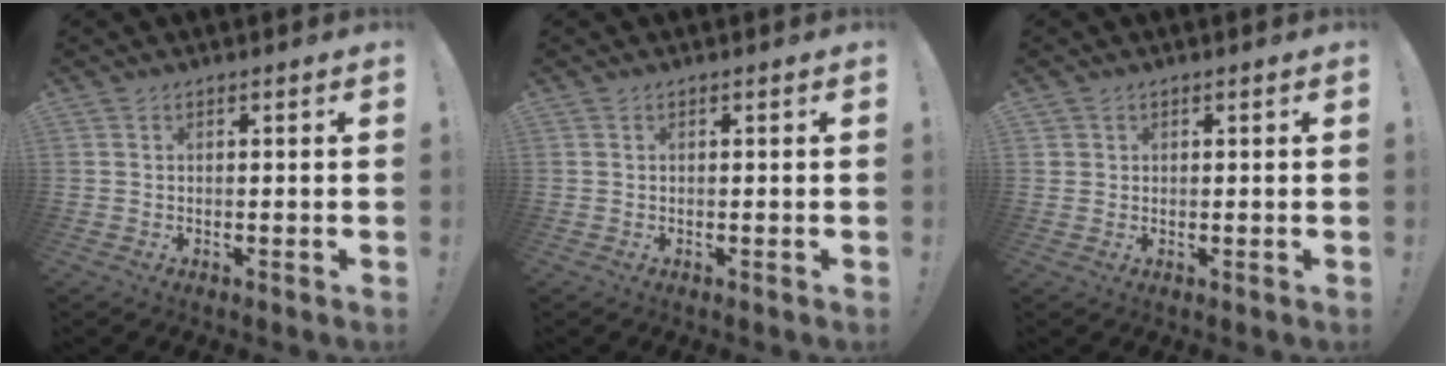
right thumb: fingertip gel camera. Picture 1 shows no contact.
{"total": 0.0}
{"total": 1.4, "force": [0.8, 1.1, 0.2], "torque": [0.000, -0.002, 0.015]}